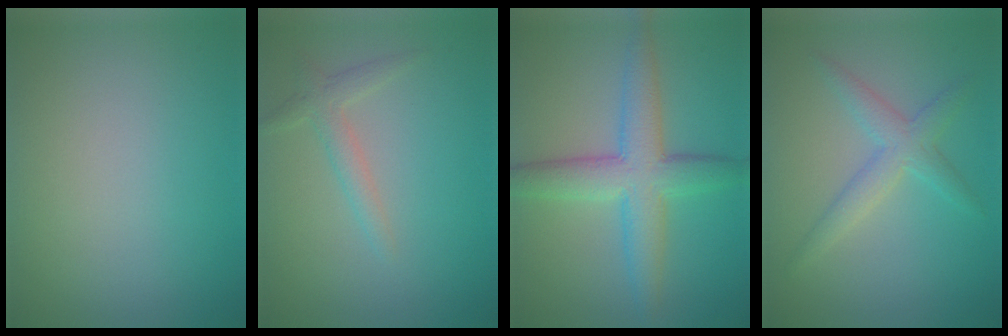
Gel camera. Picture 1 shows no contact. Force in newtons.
{"total": 1.9, "press": 1.9, "slide": 0.1}
{"total": 5.5, "press": 5.5, "slide": 0.1}
{"total": 2.8, "press": 2.8, "slide": 0.1}